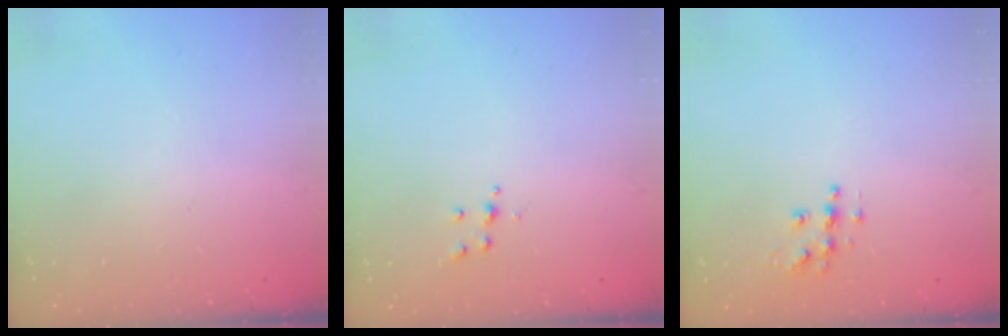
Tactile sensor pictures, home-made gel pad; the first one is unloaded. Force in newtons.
{"total": 3.6, "press": 3.6, "slide": 0.3}
{"total": 6.1, "press": 6.1, "slide": 0.3}